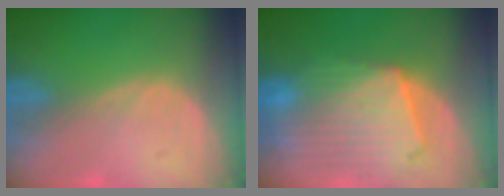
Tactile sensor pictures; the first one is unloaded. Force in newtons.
{"total": 10.8, "press": 9.4, "slide": 5.4}